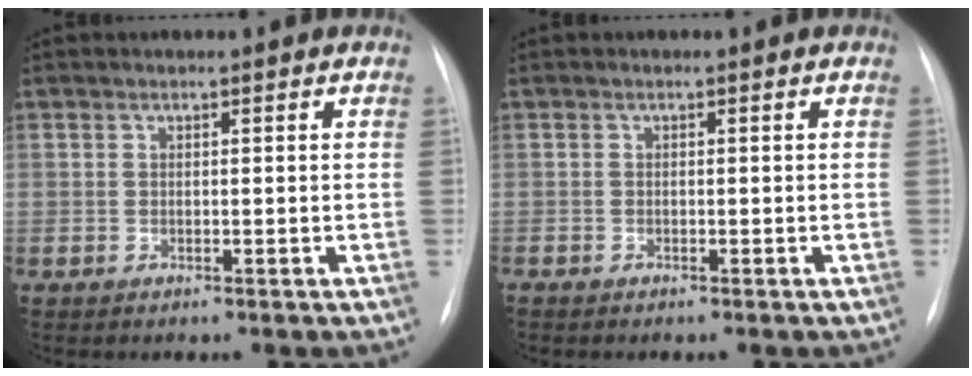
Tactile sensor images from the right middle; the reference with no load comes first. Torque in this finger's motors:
{"motor_torque": [0.77, -1.36, 0.33, 0.18]}